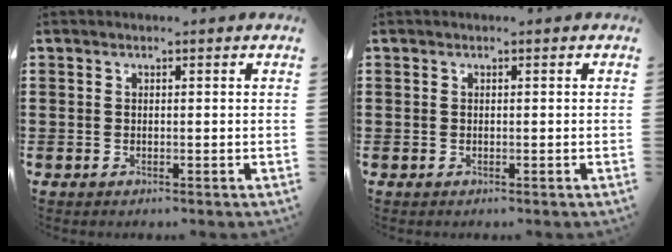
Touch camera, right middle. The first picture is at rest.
{"total": 0.0}